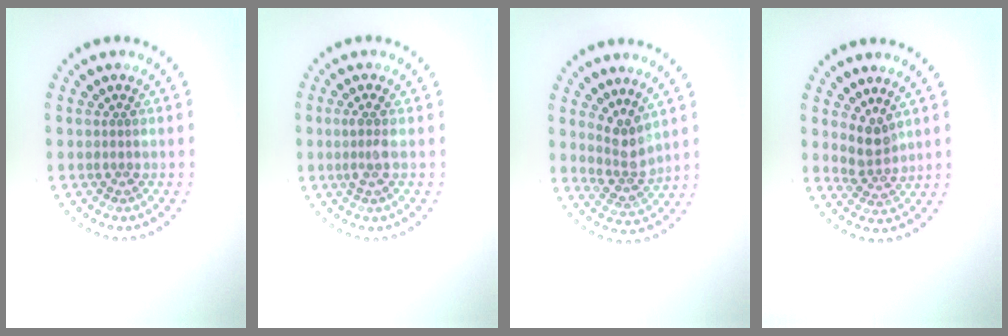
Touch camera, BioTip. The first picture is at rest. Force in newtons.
{"total": 1.5, "press": 1.2, "slide": 0.9}
{"total": 2.8, "press": 2.2, "slide": 1.8}
{"total": 2.4, "press": 1.8, "slide": 1.6}